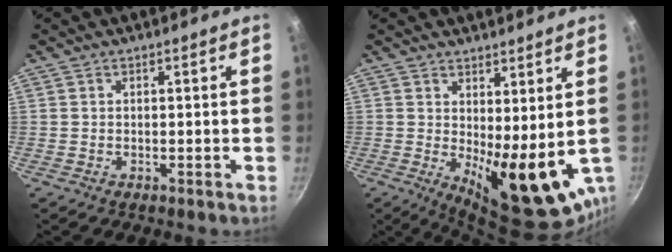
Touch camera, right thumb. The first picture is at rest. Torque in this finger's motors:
{"motor_torque": [2.32, 2.13, 1.55, -0.45, 0.39]}